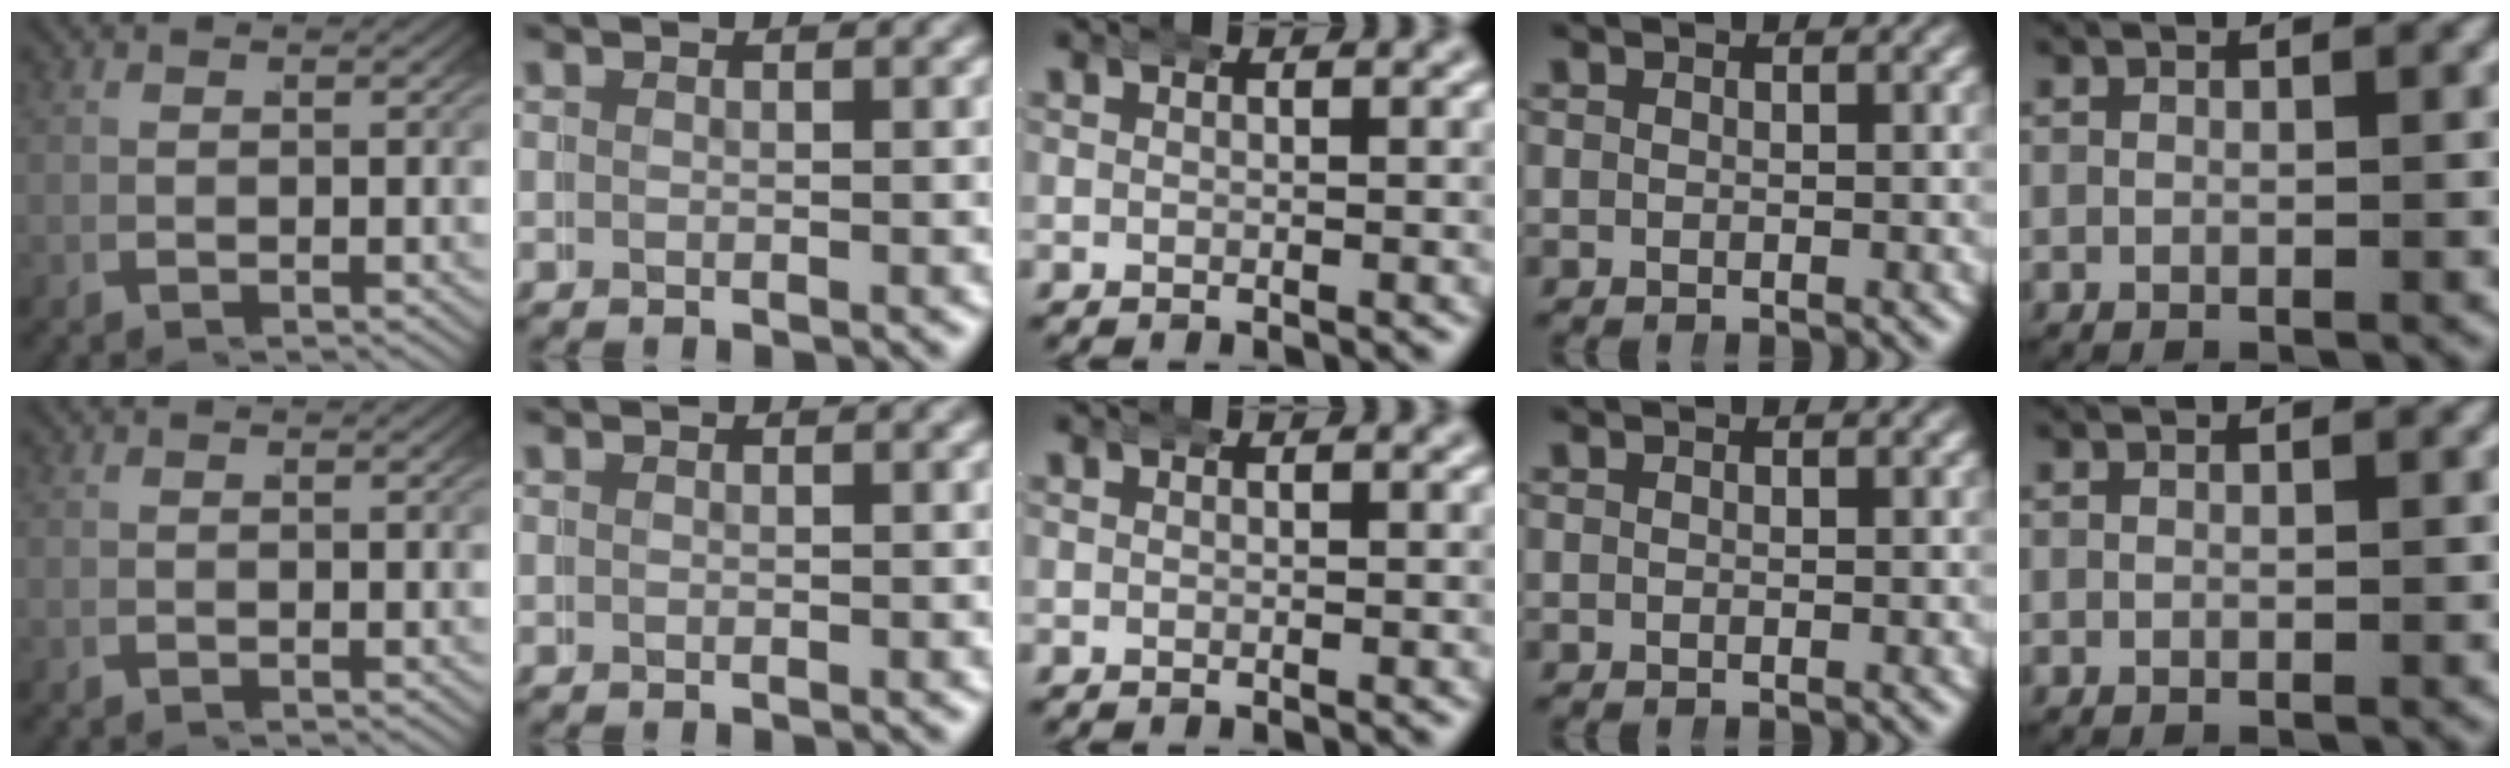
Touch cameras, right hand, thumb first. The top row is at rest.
{}